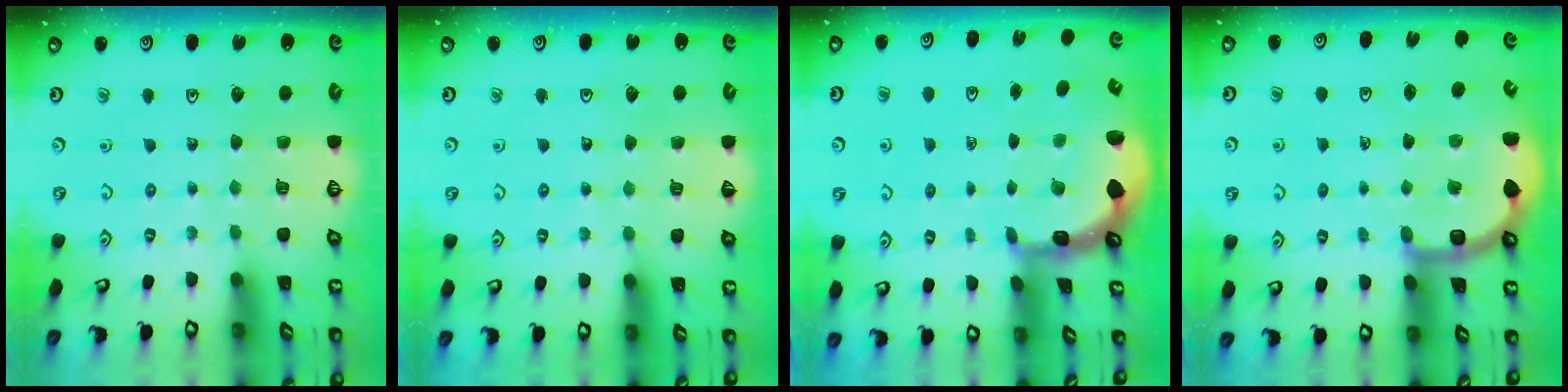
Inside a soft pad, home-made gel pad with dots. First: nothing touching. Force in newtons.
{"total": 2.0, "press": 2.0, "slide": 0.2}
{"total": 2.2, "press": 2.0, "slide": 1.0}
{"total": 6.2, "press": 6.0, "slide": 1.5}